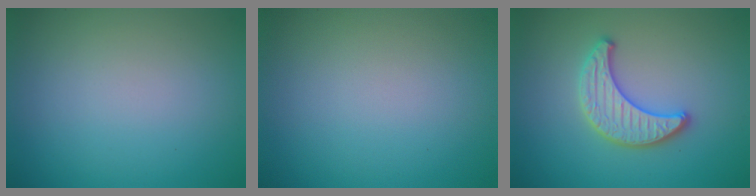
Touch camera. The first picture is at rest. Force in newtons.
{"total": 0.0}
{"total": 3.3, "press": 3.2, "slide": 0.4}